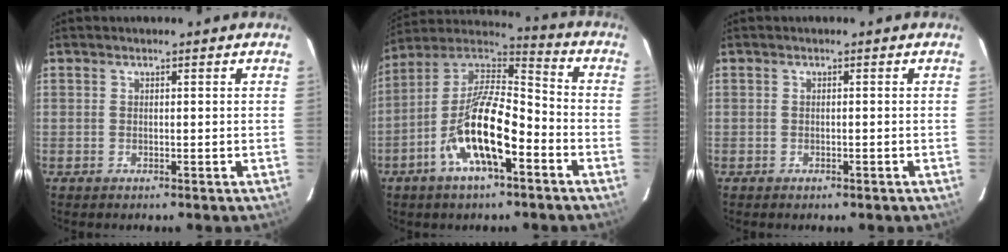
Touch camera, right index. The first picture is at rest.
{"total": 16.7, "force": [-7.2, 5.6, 14.0], "torque": [-0.268, -0.004, -0.141]}
{"total": 0.9, "force": [-0.6, 0.4, 0.3], "torque": [-0.005, 0.000, -0.010]}